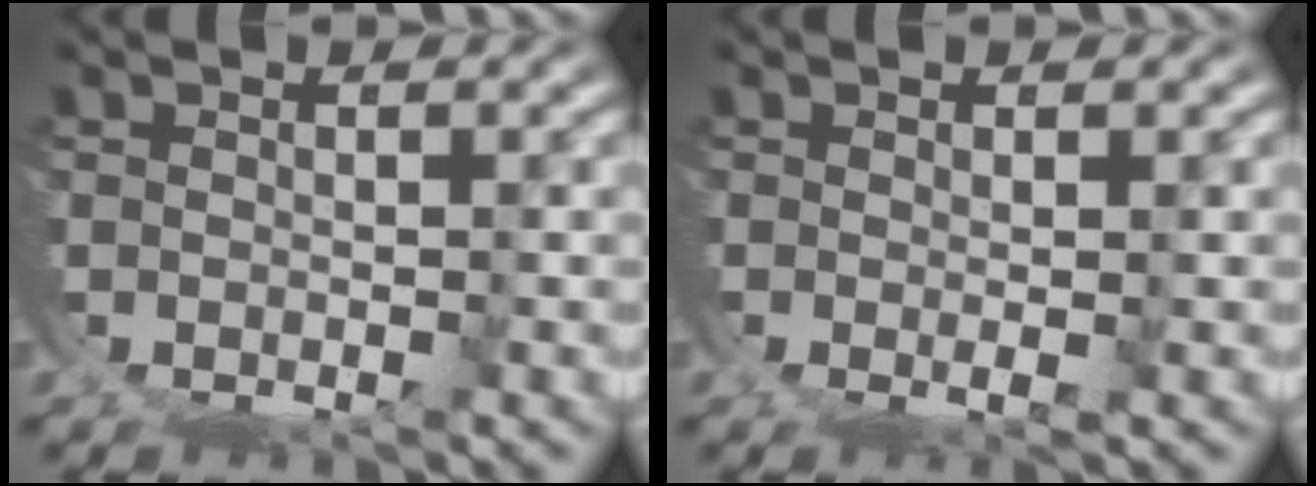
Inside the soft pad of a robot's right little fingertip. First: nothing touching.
{"total": 1.0, "force": [-0.1, -0.4, 1.0], "torque": [-0.022, -0.014, 0.007]}